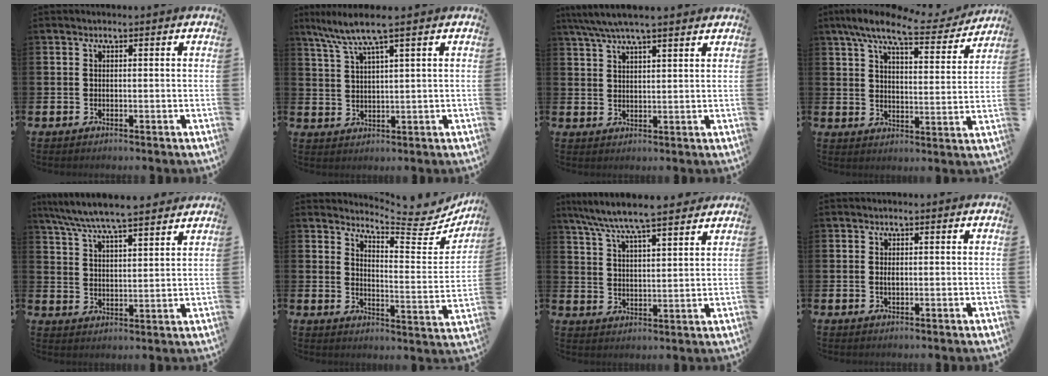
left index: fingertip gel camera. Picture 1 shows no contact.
{"total": 5.9, "force": [4.0, 0.3, 4.3], "torque": [-0.093, -0.012, 0.067]}
{"total": 5.5, "force": [4.8, 0.6, 2.6], "torque": [-0.062, -0.010, 0.088]}
{"total": 9.2, "force": [7.9, 1.7, 4.4], "torque": [-0.095, -0.039, 0.134]}
{"total": 7.3, "force": [7.0, 0.3, 2.2], "torque": [-0.073, -0.036, 0.126]}
{"total": 6.3, "force": [6.0, 0.7, 1.8], "torque": [-0.030, -0.058, 0.094]}
{"total": 7.7, "force": [7.3, 0.4, 2.6], "torque": [-0.080, -0.033, 0.131]}
{"total": 0.7, "force": [0.1, 0.3, 0.6], "torque": [-0.015, 0.001, 0.002]}